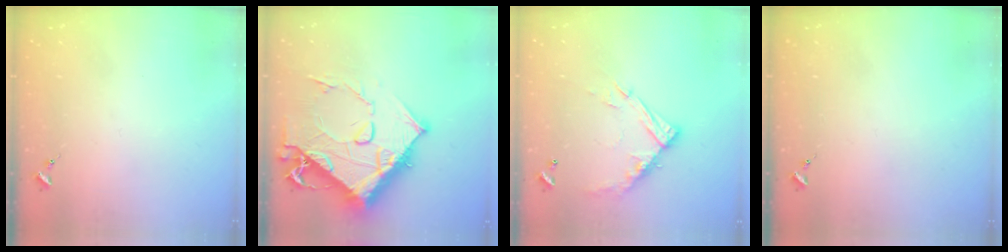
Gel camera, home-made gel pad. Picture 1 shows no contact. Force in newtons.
{"total": 19.8, "press": 19.7, "slide": 2.0}
{"total": 13.3, "press": 13.2, "slide": 1.2}
{"total": 0.0}